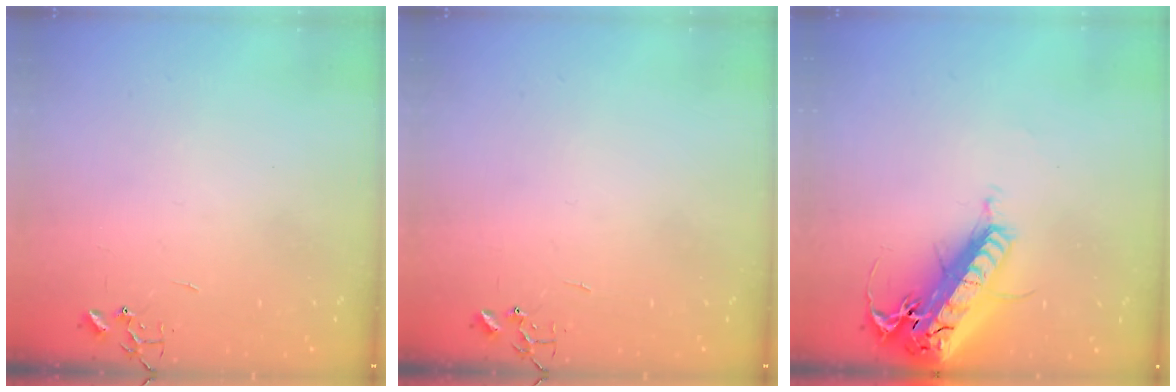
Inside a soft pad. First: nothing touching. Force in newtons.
{"total": 0.0}
{"total": 26.2, "press": 25.6, "slide": 5.5}